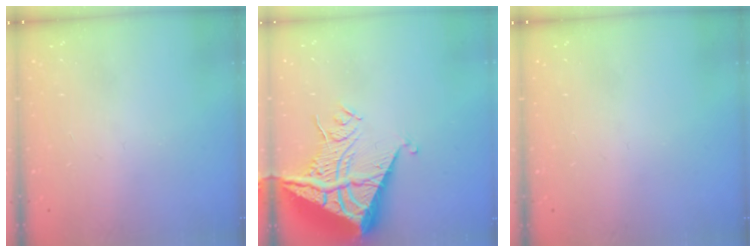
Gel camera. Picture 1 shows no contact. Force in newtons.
{"total": 13.3, "press": 13.2, "slide": 1.4}
{"total": 0.0}